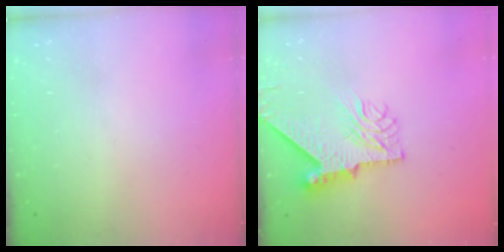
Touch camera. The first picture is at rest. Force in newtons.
{"total": 10.2, "press": 10.1, "slide": 1.0}